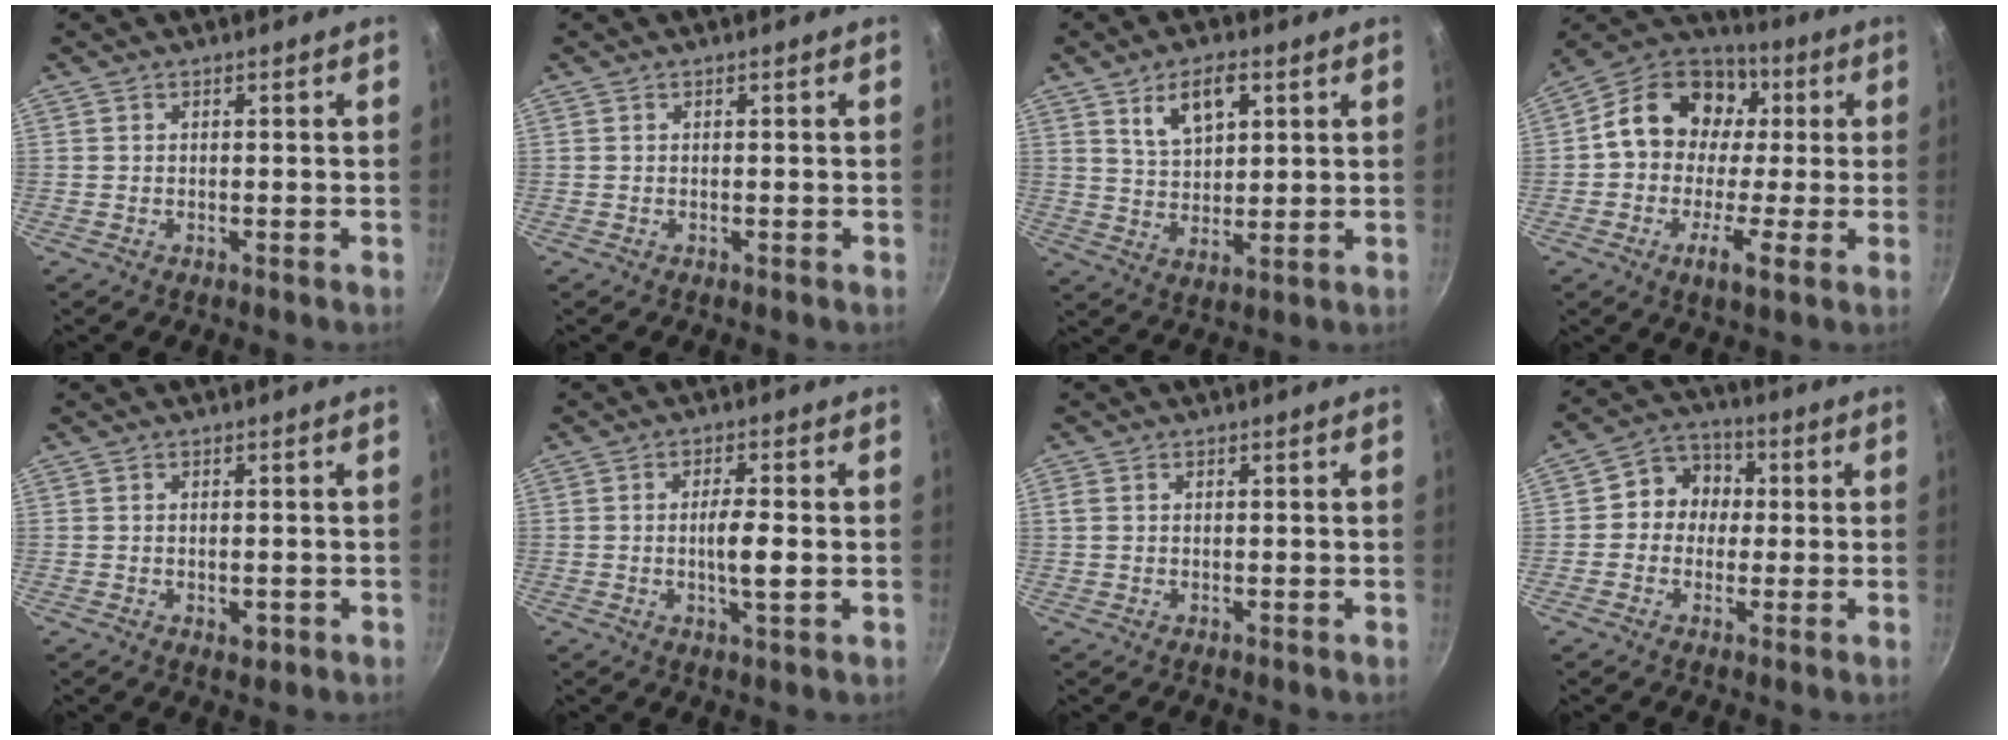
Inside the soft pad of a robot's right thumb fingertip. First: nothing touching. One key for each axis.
{"total": 0.0}
{"total": 9.0, "fx": 4.2, "fy": 4.4, "fz": 6.6, "tx": -0.100, "ty": -0.018, "tz": 0.081}
{"total": 17.1, "fx": 1.7, "fy": 12.9, "fz": 11.2, "tx": -0.168, "ty": 0.035, "tz": 0.010}
{"total": 2.3, "fx": -0.7, "fy": 1.3, "fz": 1.7, "tx": -0.025, "ty": -0.003, "tz": -0.009}
{"total": 5.4, "fx": -0.5, "fy": 1.0, "fz": 5.3, "tx": -0.101, "ty": 0.001, "tz": -0.011}
{"total": 1.5, "fx": 0.3, "fy": 1.2, "fz": 0.8, "tx": -0.015, "ty": 0.003, "tz": 0.006}
{"total": 7.8, "fx": 0.2, "fy": 7.1, "fz": 3.1, "tx": -0.006, "ty": 0.020, "tz": -0.014}